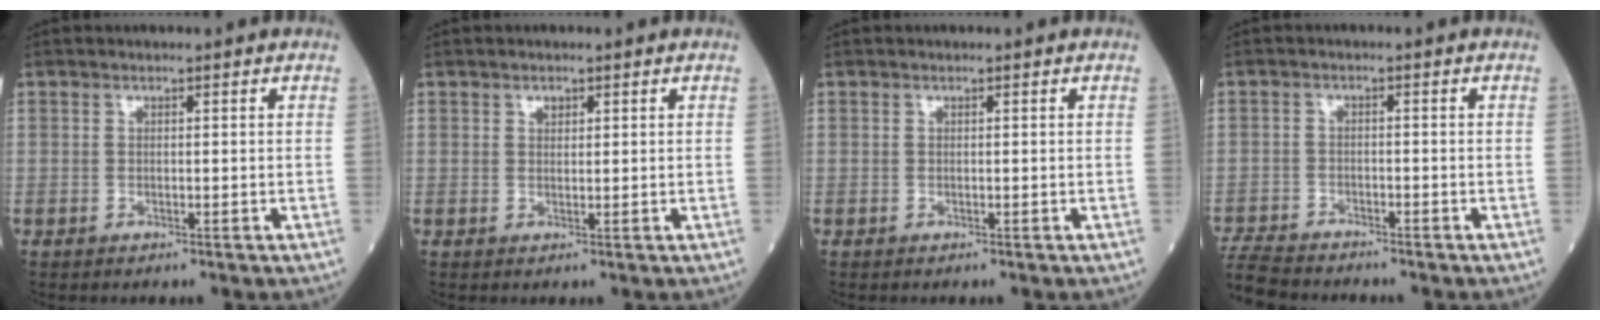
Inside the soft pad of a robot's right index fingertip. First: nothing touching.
{"total": 1.0, "force": [0.6, 0.6, 0.5], "torque": [-0.006, -0.003, 0.009]}
{"total": 0.0}
{"total": 6.3, "force": [-6.1, 1.2, 1.0], "torque": [-0.017, -0.018, -0.115]}